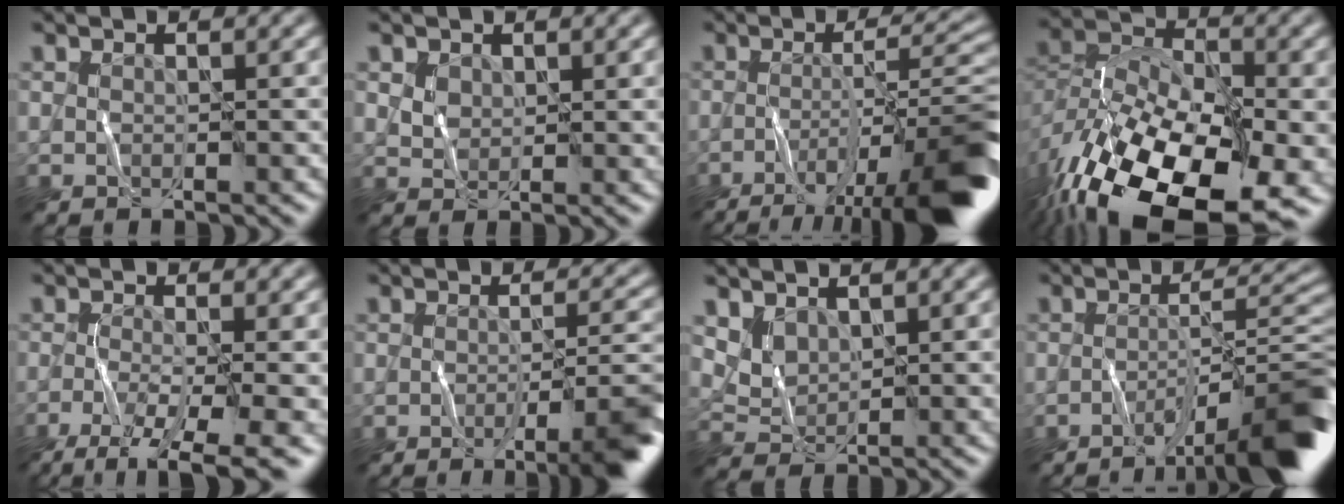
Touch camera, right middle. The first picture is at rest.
{"total": 0.7, "force": [0.4, 0.4, 0.2], "torque": [-0.021, 0.002, 0.024]}
{"total": 12.8, "force": [-6.2, 2.5, 10.9], "torque": [-0.156, 0.006, -0.086]}
{"total": 17.7, "force": [-9.8, 9.1, 11.6], "torque": [-0.213, -0.025, -0.140]}
{"total": 7.2, "force": [-4.4, 1.4, 5.5], "torque": [-0.090, -0.005, -0.062]}
{"total": 6.1, "force": [-2.3, 1.0, 5.6], "torque": [-0.074, 0.002, -0.026]}
{"total": 1.4, "force": [1.2, 0.6, 0.4], "torque": [-0.025, -0.002, 0.041]}
{"total": 9.2, "force": [-5.4, 1.1, 7.3], "torque": [-0.096, 0.019, -0.079]}